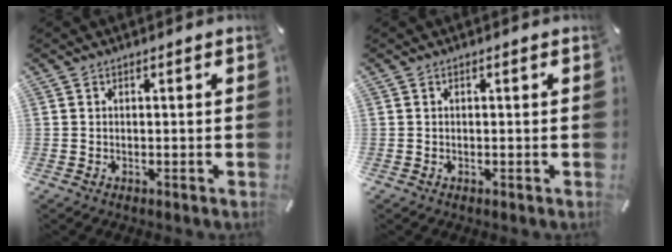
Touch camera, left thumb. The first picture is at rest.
{"total": 0.0}